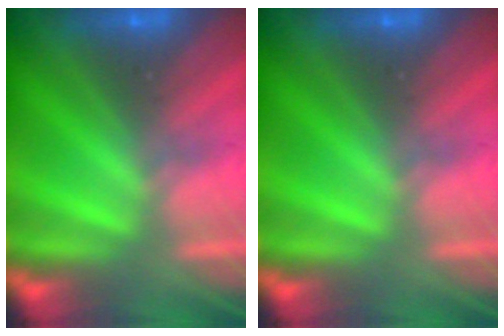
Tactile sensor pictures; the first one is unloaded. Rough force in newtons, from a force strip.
{"total": 0.0}